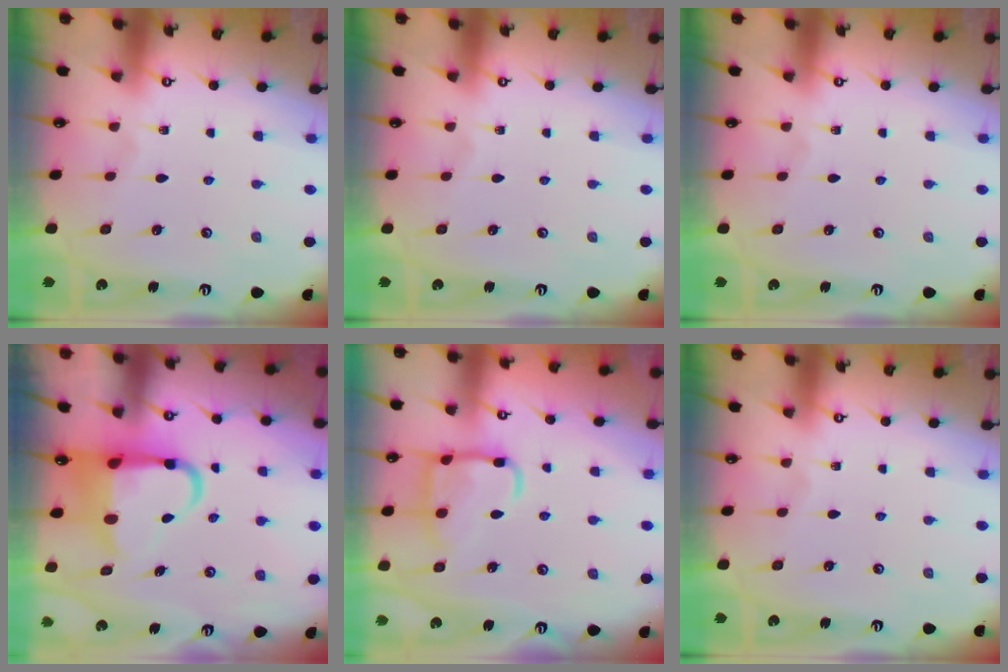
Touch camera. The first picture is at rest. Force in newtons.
{"total": 0.0}
{"total": 0.0}
{"total": 9.3, "press": 9.2, "slide": 1.5}
{"total": 13.0, "press": 13.0, "slide": 1.1}
{"total": 0.0}